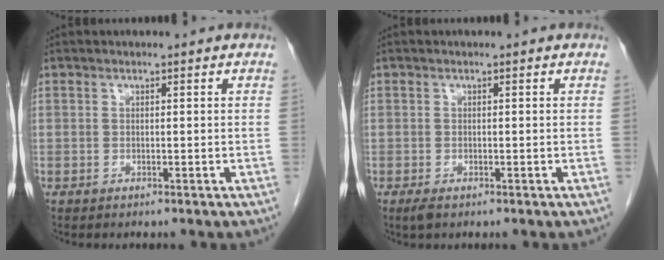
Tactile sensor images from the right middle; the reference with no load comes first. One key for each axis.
{"total": 1.3, "fx": -0.8, "fy": 0.5, "fz": 0.8, "tx": -0.020, "ty": -0.003, "tz": -0.010}